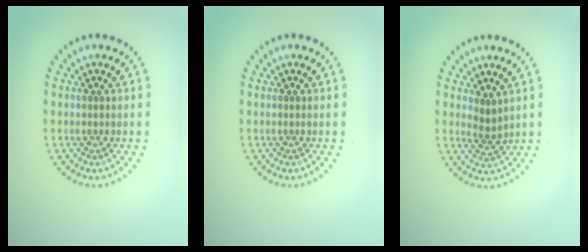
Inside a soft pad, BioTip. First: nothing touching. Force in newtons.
{"total": 0.0}
{"total": 1.9, "press": 1.3, "slide": 1.3}